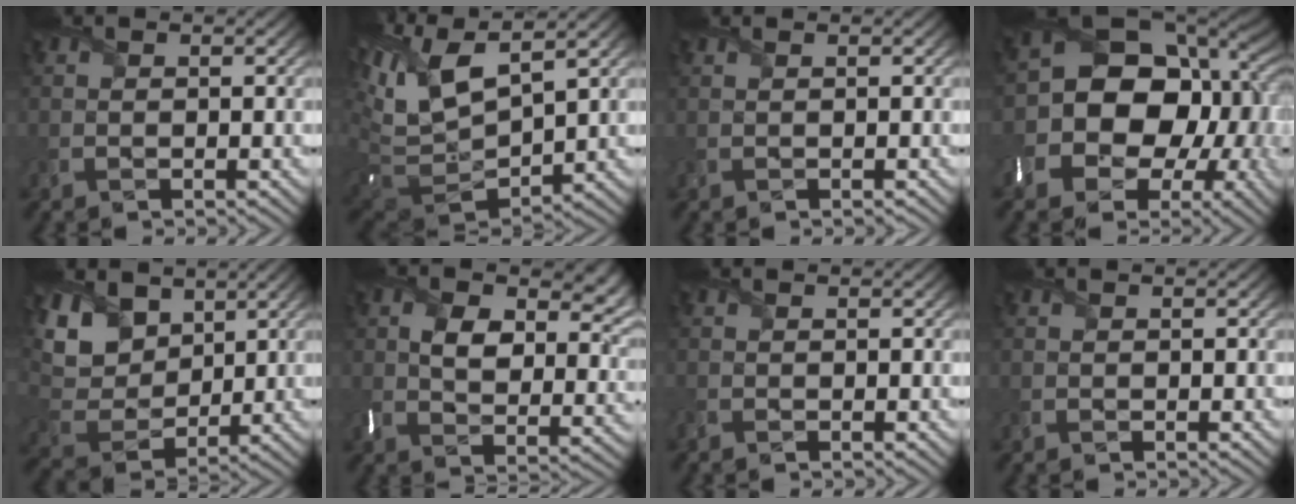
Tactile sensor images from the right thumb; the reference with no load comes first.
{"total": 13.8, "force": [4.8, 6.2, 11.4], "torque": [-0.267, 0.001, 0.100]}
{"total": 0.6, "force": [0.1, 0.0, 0.6], "torque": [-0.014, 0.002, 0.000]}
{"total": 18.6, "force": [-2.1, 15.0, 10.7], "torque": [-0.177, -0.043, -0.041]}
{"total": 10.7, "force": [5.5, 7.1, 5.7], "torque": [-0.183, 0.012, 0.102]}
{"total": 9.7, "force": [3.4, 6.0, 6.8], "torque": [-0.117, -0.015, 0.059]}
{"total": 0.6, "force": [-0.3, 0.0, 0.5], "torque": [-0.013, -0.005, -0.007]}
{"total": 0.0}